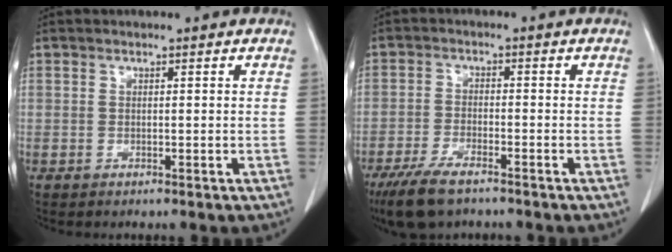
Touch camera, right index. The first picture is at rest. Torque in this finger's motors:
{"motor_torque": [0.37, -0.35, 0.14, 0.01]}